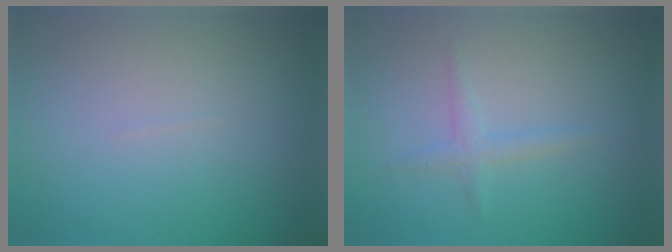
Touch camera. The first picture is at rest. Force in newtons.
{"total": 0.7, "press": 0.6, "slide": 0.1}